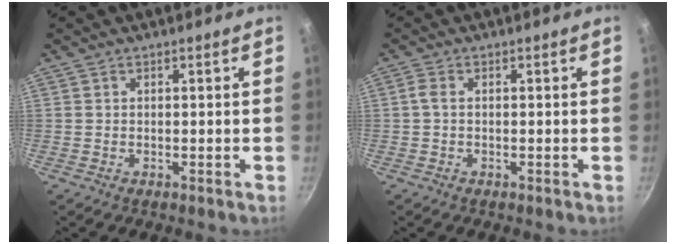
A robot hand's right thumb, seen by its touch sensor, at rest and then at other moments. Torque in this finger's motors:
{"motor_torque": [-0.21, 0.08, 0.35, 0.20, 0.19]}